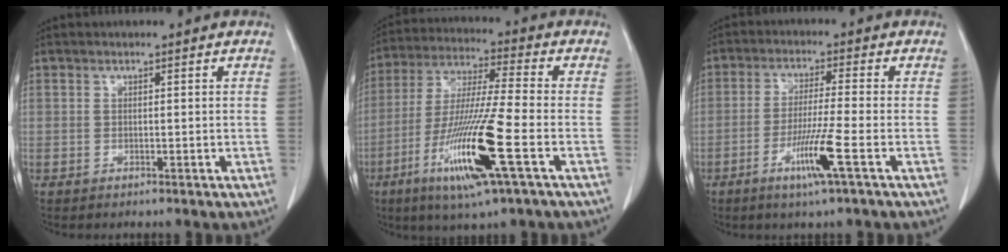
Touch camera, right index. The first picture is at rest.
{"total": 16.2, "force": [-6.4, 0.1, 15.0], "torque": [-0.305, -0.026, -0.119]}
{"total": 7.5, "force": [-3.3, -1.0, 6.6], "torque": [-0.127, -0.017, -0.064]}